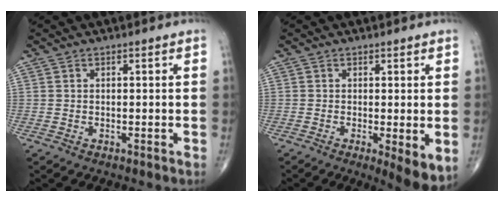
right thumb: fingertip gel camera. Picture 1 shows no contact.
{"total": 5.9, "force": [-1.1, 1.4, 5.6], "torque": [-0.086, -0.020, -0.018]}